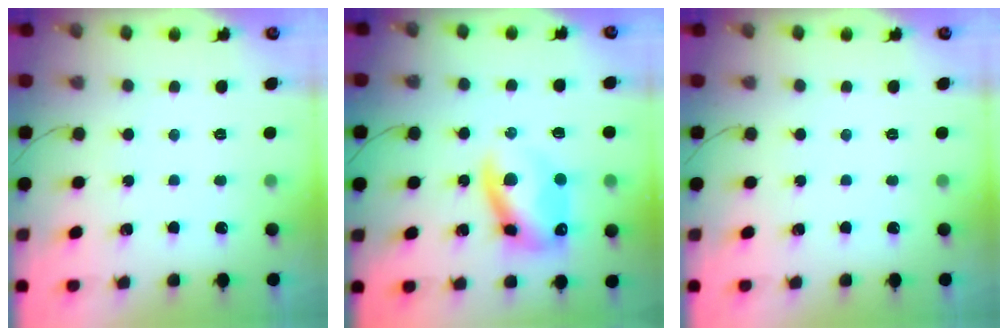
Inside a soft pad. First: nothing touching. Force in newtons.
{"total": 12.0, "press": 11.6, "slide": 2.9}
{"total": 0.0}